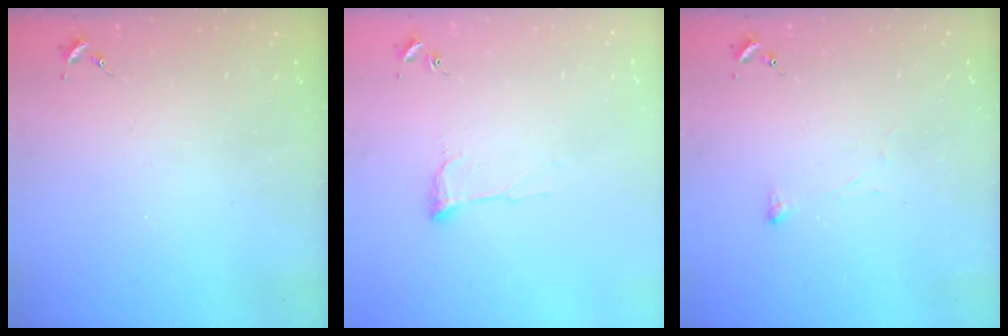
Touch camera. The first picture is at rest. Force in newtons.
{"total": 7.1, "press": 7.1, "slide": 0.7}
{"total": 2.9, "press": 2.8, "slide": 0.4}